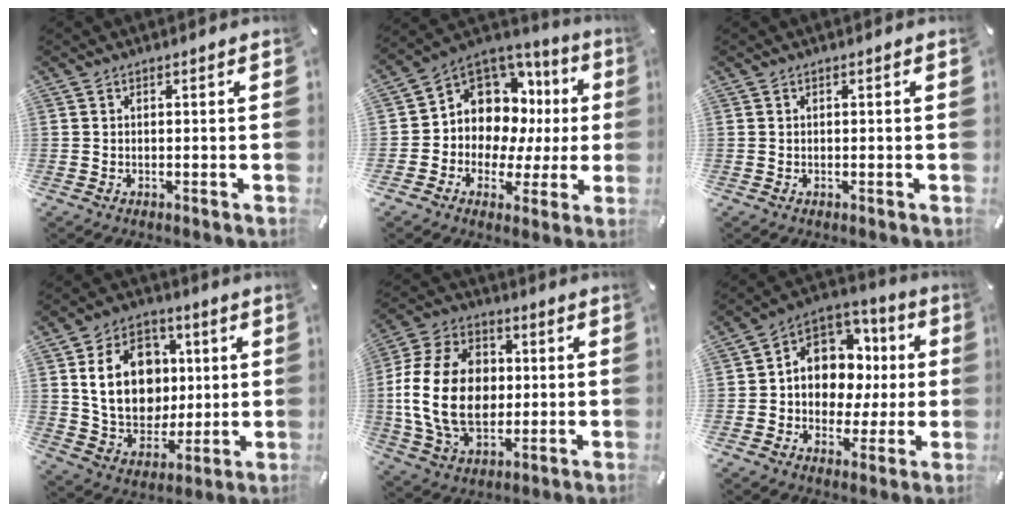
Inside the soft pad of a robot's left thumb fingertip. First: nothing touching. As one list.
[{"total": 10.0, "force": [3.2, 9.0, 3.1], "torque": [-0.062, -0.050, 0.071]}, {"total": 0.0}, {"total": 17.3, "force": [3.2, 14.2, 9.5], "torque": [-0.163, 0.008, 0.068]}, {"total": 19.8, "force": [-0.1, 14.8, 13.2], "torque": [-0.289, 0.009, -0.003]}, {"total": 11.8, "force": [1.9, 10.6, 4.8], "torque": [-0.075, -0.020, 0.044]}]